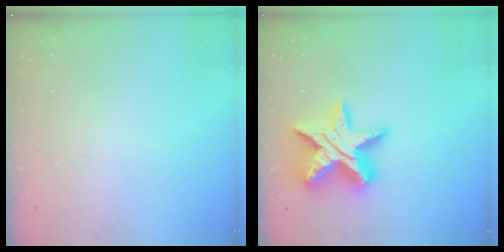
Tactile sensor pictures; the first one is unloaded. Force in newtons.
{"total": 18.5, "press": 18.4, "slide": 1.4}